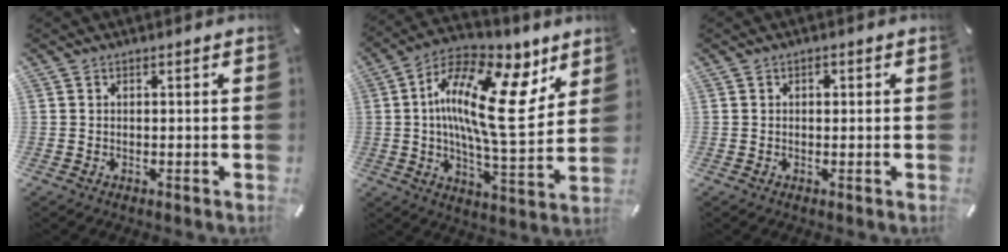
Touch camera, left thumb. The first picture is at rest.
{"total": 22.2, "force": [6.1, 9.1, 19.3], "torque": [-0.354, -0.038, 0.094]}
{"total": 0.9, "force": [0.2, 0.7, 0.5], "torque": [-0.003, -0.001, 0.000]}